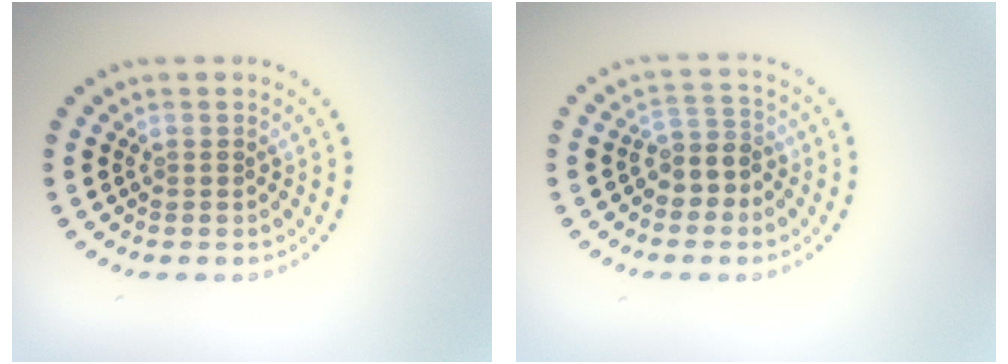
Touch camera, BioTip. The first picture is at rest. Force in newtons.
{"total": 2.7, "press": 2.2, "slide": 1.5}